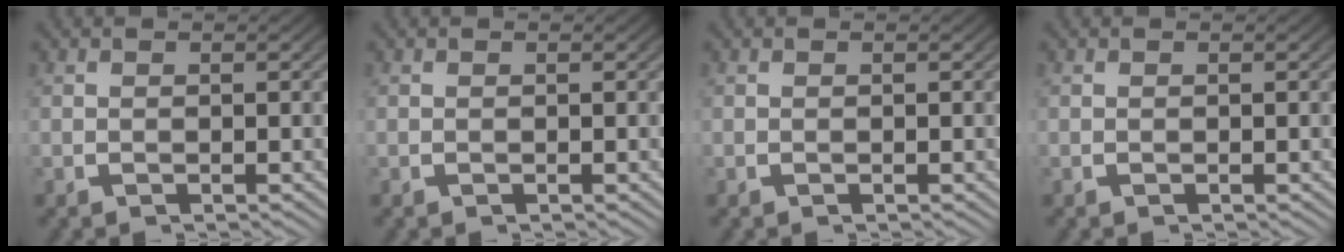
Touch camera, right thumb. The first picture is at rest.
{"total": 0.0}
{"total": 0.0}
{"total": 0.0}